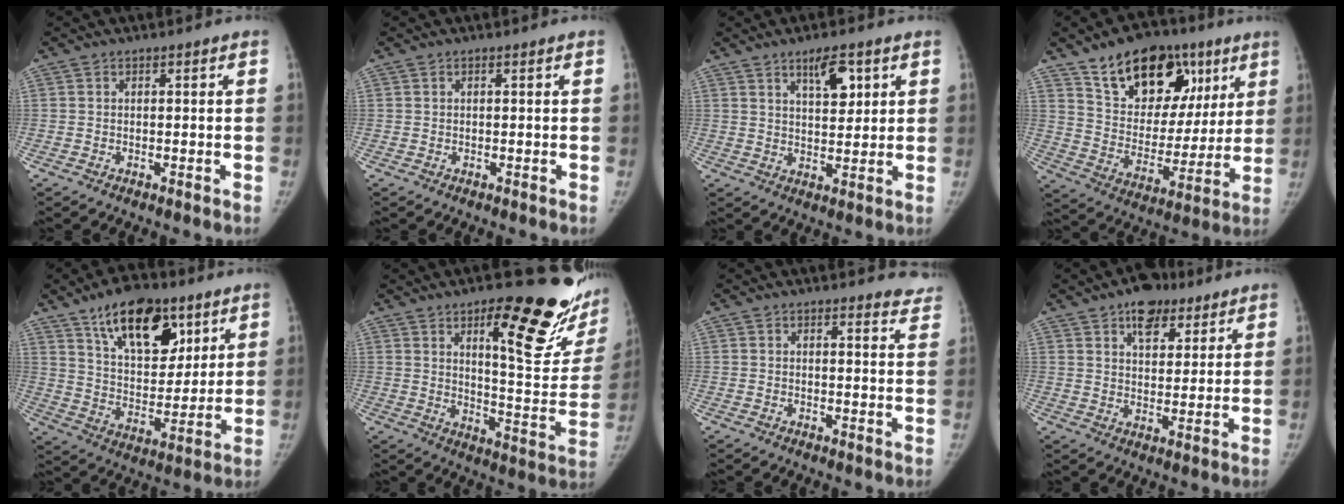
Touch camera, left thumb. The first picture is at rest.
{"total": 0.0}
{"total": 6.5, "force": [3.5, 2.6, 4.9], "torque": [-0.064, -0.023, 0.057]}
{"total": 22.7, "force": [12.7, 13.7, 12.8], "torque": [-0.149, -0.027, 0.208]}
{"total": 18.4, "force": [10.8, 9.6, 11.5], "torque": [-0.132, -0.052, 0.182]}
{"total": 23.7, "force": [13.5, 6.8, 18.2], "torque": [-0.194, -0.078, 0.190]}
{"total": 5.2, "force": [5.0, 1.3, 0.6], "torque": [0.019, -0.032, 0.032]}
{"total": 9.8, "force": [6.1, 5.5, 5.2], "torque": [-0.045, -0.025, 0.092]}